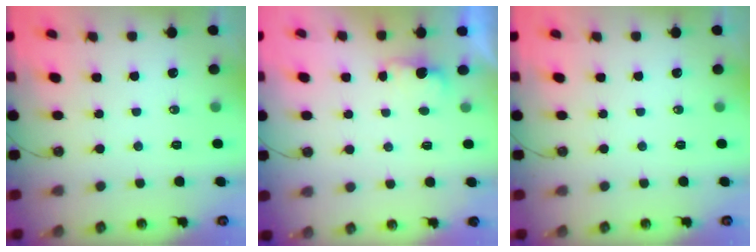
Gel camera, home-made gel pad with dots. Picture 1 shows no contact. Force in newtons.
{"total": 2.0, "press": 1.7, "slide": 0.9}
{"total": 0.0}